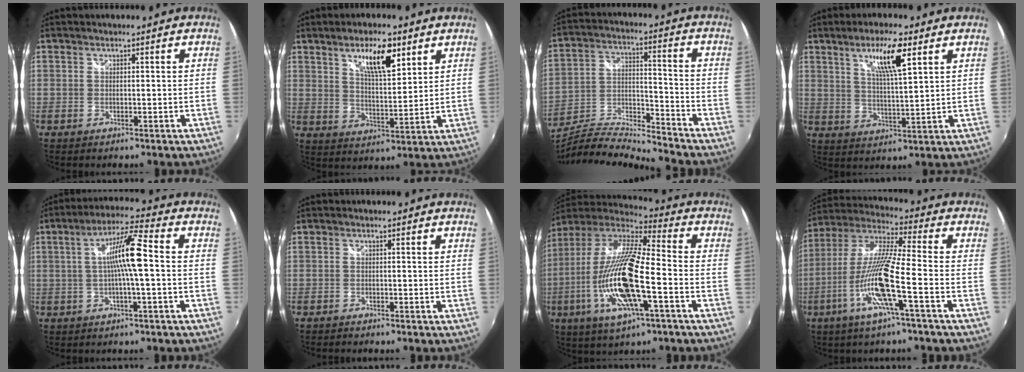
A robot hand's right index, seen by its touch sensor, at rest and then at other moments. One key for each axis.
{"total": 9.4, "fx": 5.3, "fy": 2.9, "fz": 7.2, "tx": -0.113, "ty": 0.002, "tz": 0.093}
{"total": 12.2, "fx": -11.4, "fy": 0.1, "fz": 4.4, "tx": -0.087, "ty": -0.009, "tz": -0.217}
{"total": 8.7, "fx": 4.6, "fy": 1.3, "fz": 7.3, "tx": -0.126, "ty": 0.002, "tz": 0.081}
{"total": 8.9, "fx": -0.5, "fy": 0.1, "fz": 8.9, "tx": -0.165, "ty": 0.017, "tz": -0.009}
{"total": 1.6, "fx": -1.5, "fy": 0.3, "fz": 0.3, "tx": -0.016, "ty": -0.008, "tz": -0.028}
{"total": 21.1, "fx": -6.4, "fy": 4.6, "fz": 19.6, "tx": -0.371, "ty": -0.031, "tz": -0.125}
{"total": 14.8, "fx": -6.3, "fy": 0.2, "fz": 13.4, "tx": -0.260, "ty": -0.020, "tz": -0.124}